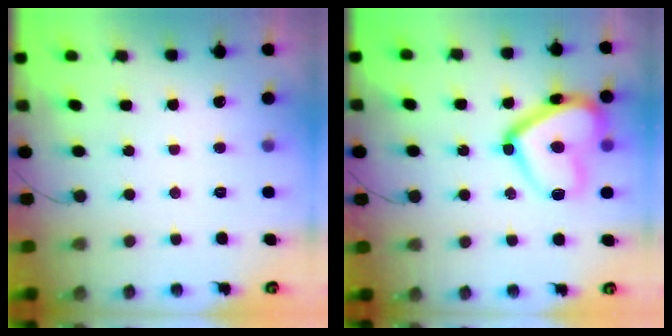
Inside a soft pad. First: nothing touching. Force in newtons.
{"total": 18.5, "press": 18.4, "slide": 1.4}